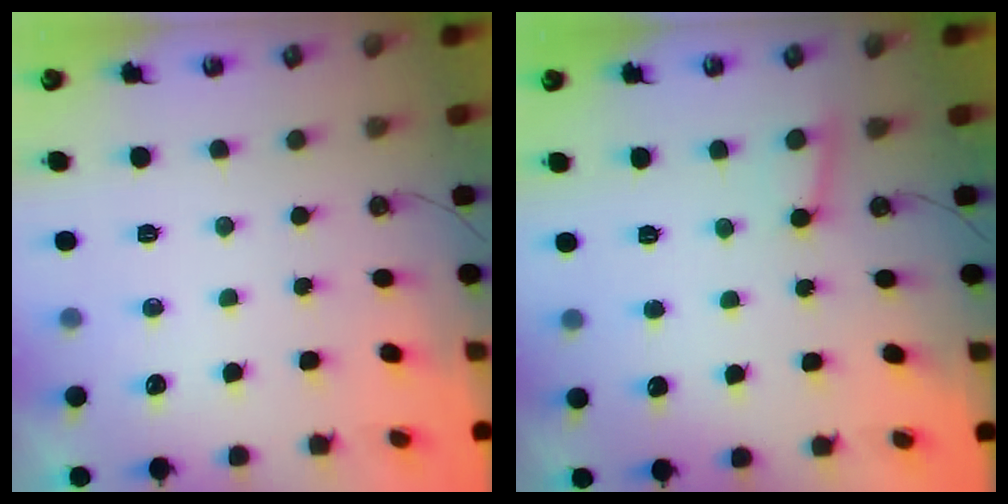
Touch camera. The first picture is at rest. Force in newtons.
{"total": 2.9, "press": 2.9, "slide": 0.3}